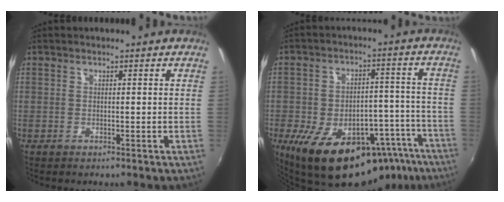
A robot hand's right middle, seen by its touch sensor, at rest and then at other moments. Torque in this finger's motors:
{"motor_torque": [1.56, -0.58, 1.05, 0.21]}